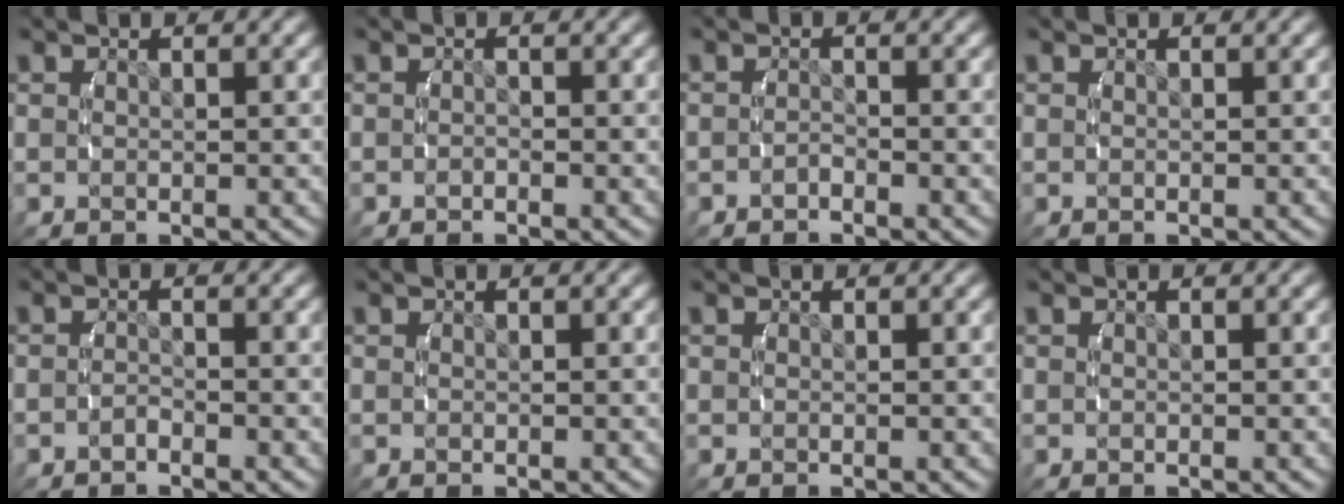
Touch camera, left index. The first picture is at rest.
{"total": 0.6, "force": [-0.5, -0.1, 0.0], "torque": [-0.003, -0.002, -0.008]}
{"total": 1.0, "force": [-1.0, 0.2, 0.2], "torque": [-0.006, -0.004, -0.017]}
{"total": 0.0}
{"total": 1.1, "force": [-1.0, 0.2, 0.2], "torque": [-0.007, -0.004, -0.018]}
{"total": 0.0}
{"total": 0.0}
{"total": 0.0}